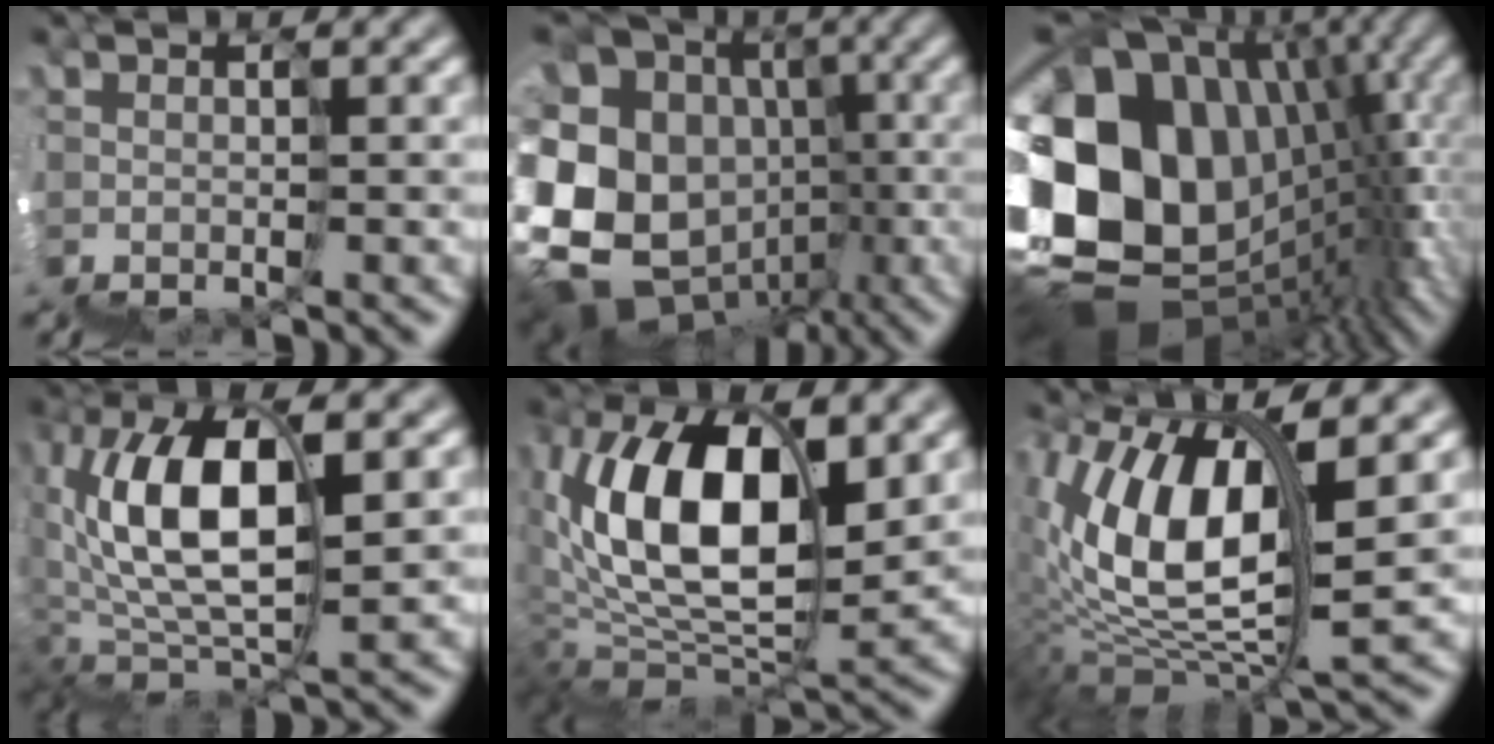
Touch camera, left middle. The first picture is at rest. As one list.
[{"total": 13.1, "force": [-3.3, 11.9, 4.5], "torque": [-0.127, 0.019, -0.070]}, {"total": 13.2, "force": [0.1, 11.3, 6.8], "torque": [-0.151, -0.006, 0.031]}, {"total": 6.5, "force": [1.7, 3.3, 5.3], "torque": [-0.101, 0.025, 0.019]}, {"total": 7.7, "force": [2.6, 4.4, 5.8], "torque": [-0.100, 0.013, 0.038]}, {"total": 7.5, "force": [3.0, 2.9, 6.2], "torque": [-0.148, 0.022, 0.051]}]